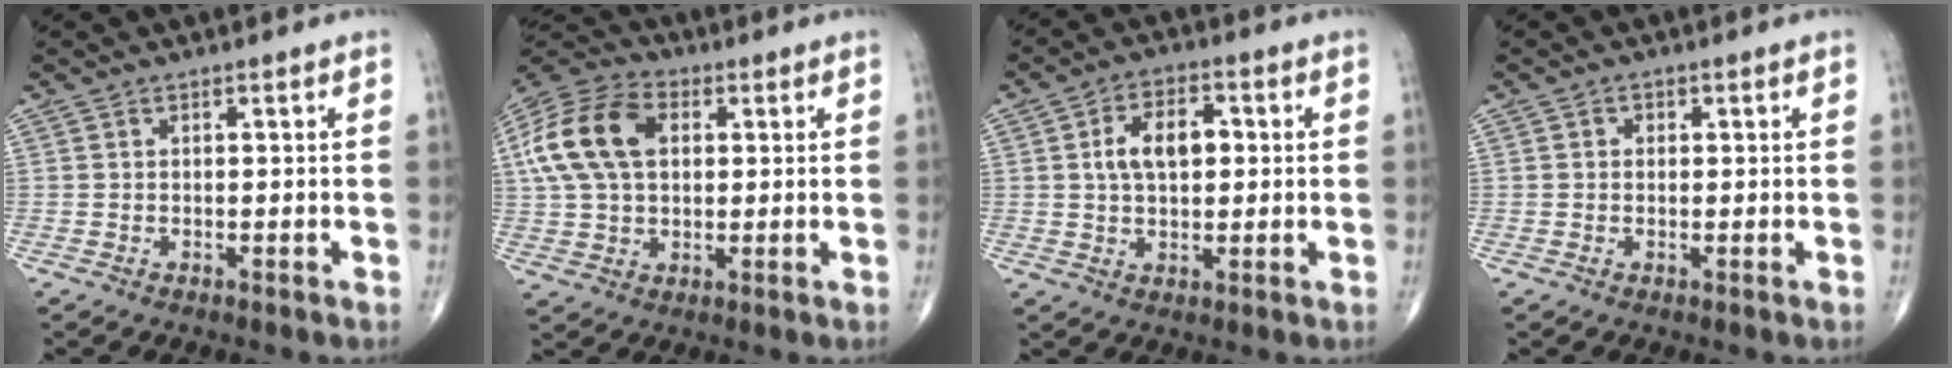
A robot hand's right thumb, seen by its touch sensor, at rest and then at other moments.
{"total": 16.7, "force": [3.5, 11.0, 12.1], "torque": [-0.242, 0.018, 0.057]}
{"total": 8.8, "force": [1.4, 5.3, 6.9], "torque": [-0.108, 0.014, 0.022]}
{"total": 1.2, "force": [0.2, 1.1, 0.5], "torque": [0.000, 0.002, 0.000]}